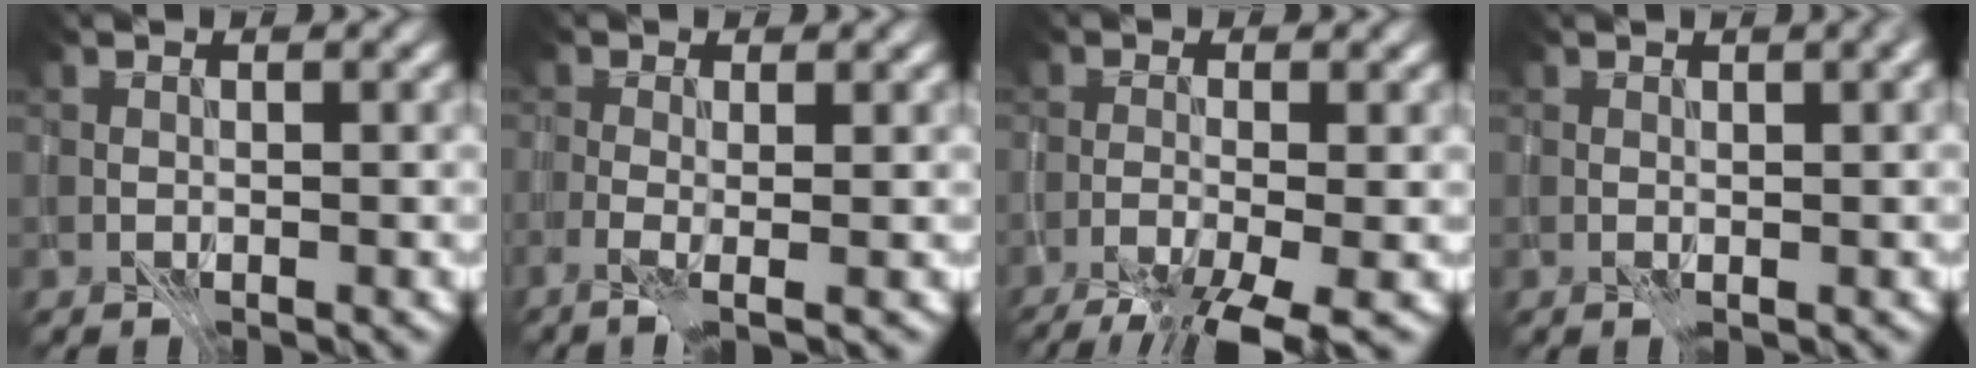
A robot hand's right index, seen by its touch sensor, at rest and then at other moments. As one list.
[{"total": 2.7, "force": [-0.4, 0.9, 2.5], "torque": [-0.031, 0.003, -0.016]}, {"total": 6.1, "force": [-4.0, 1.3, 4.4], "torque": [-0.072, -0.015, -0.075]}, {"total": 2.5, "force": [0.8, 1.0, 2.2], "torque": [-0.009, 0.008, 0.004]}]